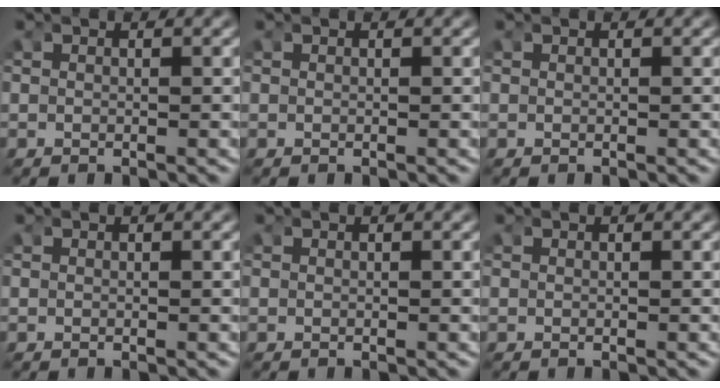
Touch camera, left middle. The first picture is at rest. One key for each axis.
{"total": 0.0}
{"total": 0.0}
{"total": 0.0}
{"total": 0.0}
{"total": 0.0}